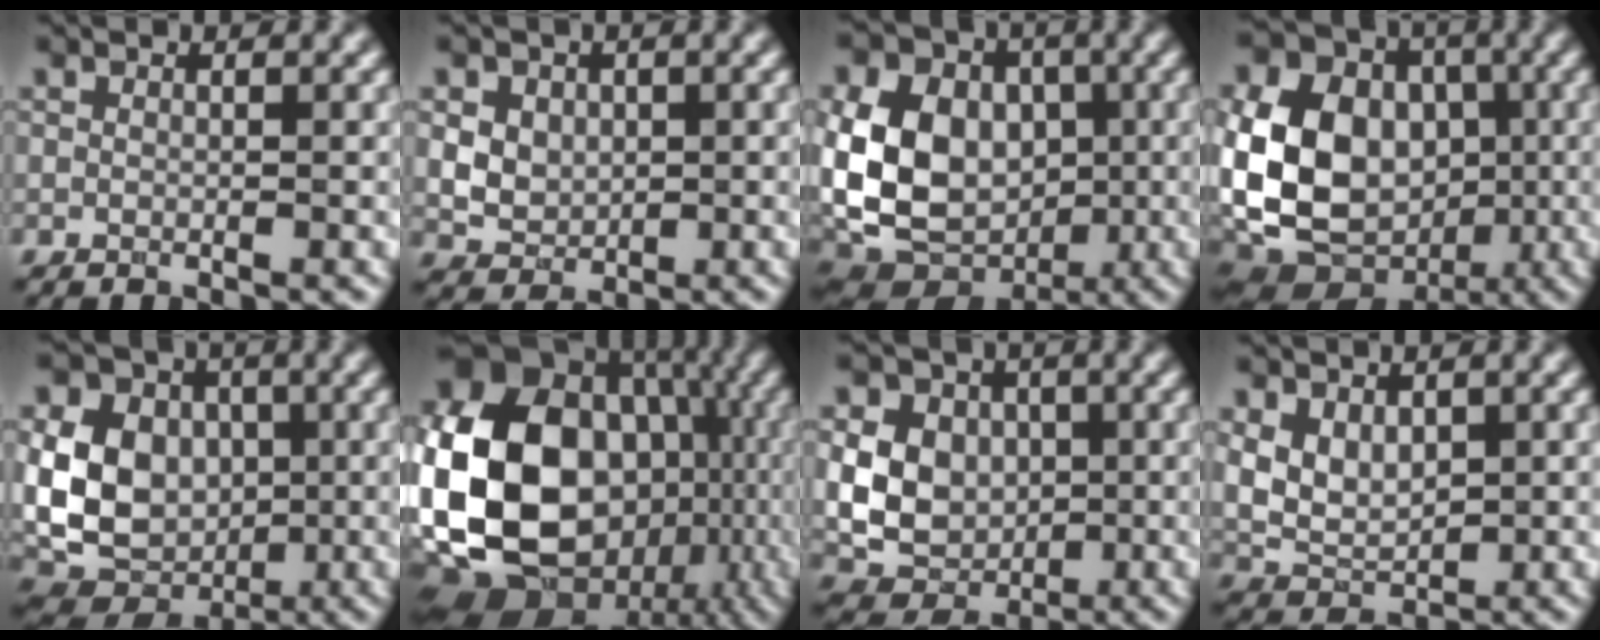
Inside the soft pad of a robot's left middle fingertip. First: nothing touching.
{"total": 5.8, "force": [1.7, 4.7, 2.9], "torque": [-0.056, 0.022, 0.024]}
{"total": 13.0, "force": [-0.3, 10.1, 8.1], "torque": [-0.166, -0.005, -0.007]}
{"total": 14.8, "force": [-1.3, 11.6, 9.2], "torque": [-0.200, -0.002, -0.029]}
{"total": 10.7, "force": [0.3, 8.4, 6.6], "torque": [-0.117, -0.003, 0.000]}
{"total": 20.6, "force": [-1.6, 16.7, 12.0], "torque": [-0.261, -0.014, -0.019]}
{"total": 8.8, "force": [0.8, 7.3, 4.7], "torque": [-0.077, 0.017, -0.002]}
{"total": 4.0, "force": [0.8, 2.8, 2.7], "torque": [-0.054, -0.007, 0.019]}